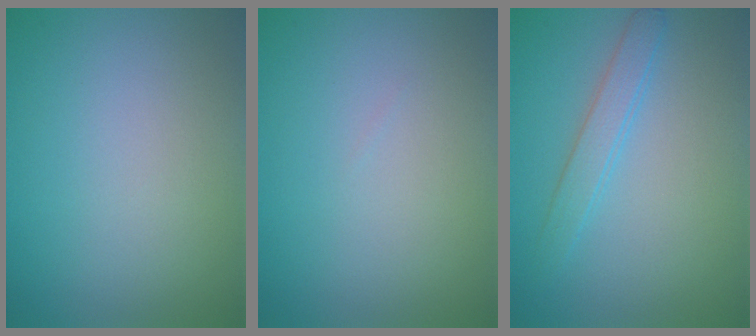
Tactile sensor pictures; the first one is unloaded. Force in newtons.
{"total": 0.0}
{"total": 2.0, "press": 2.0, "slide": 0.0}